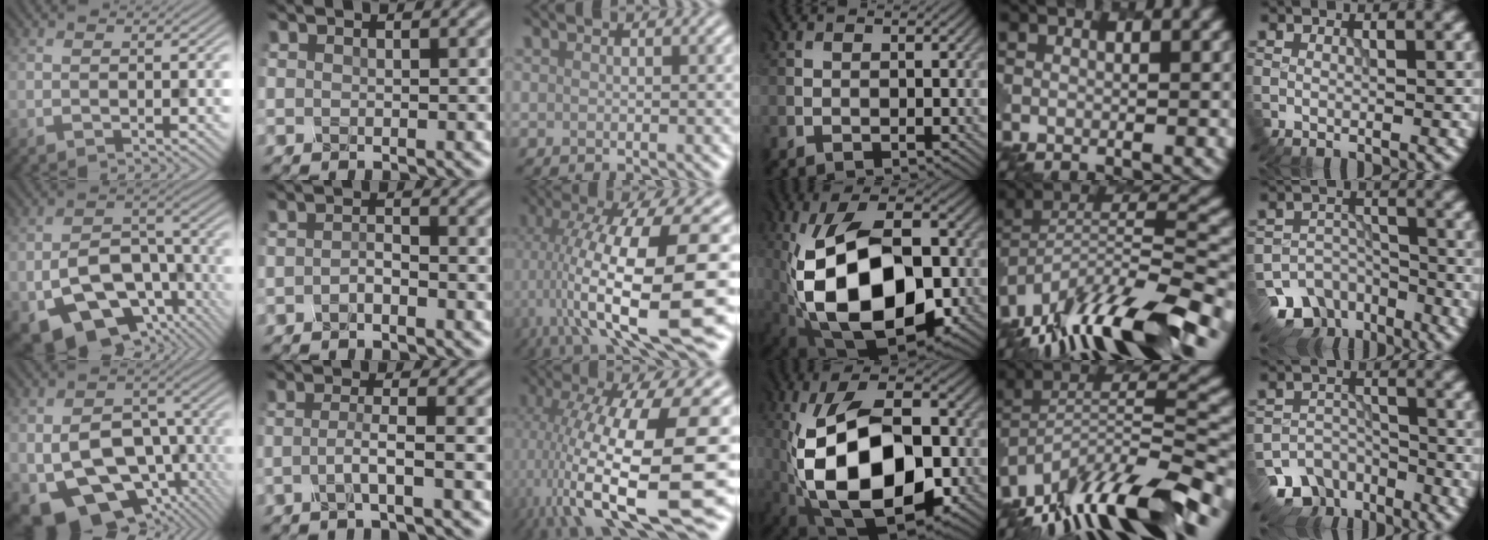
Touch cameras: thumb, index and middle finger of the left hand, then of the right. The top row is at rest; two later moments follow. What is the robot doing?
{"motion": "dispense", "object": "toothpaste"}